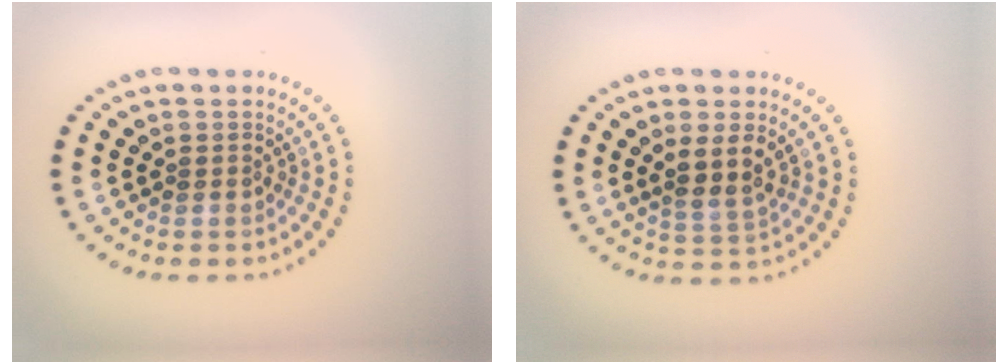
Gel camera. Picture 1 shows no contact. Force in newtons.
{"total": 2.6, "press": 2.2, "slide": 1.4}